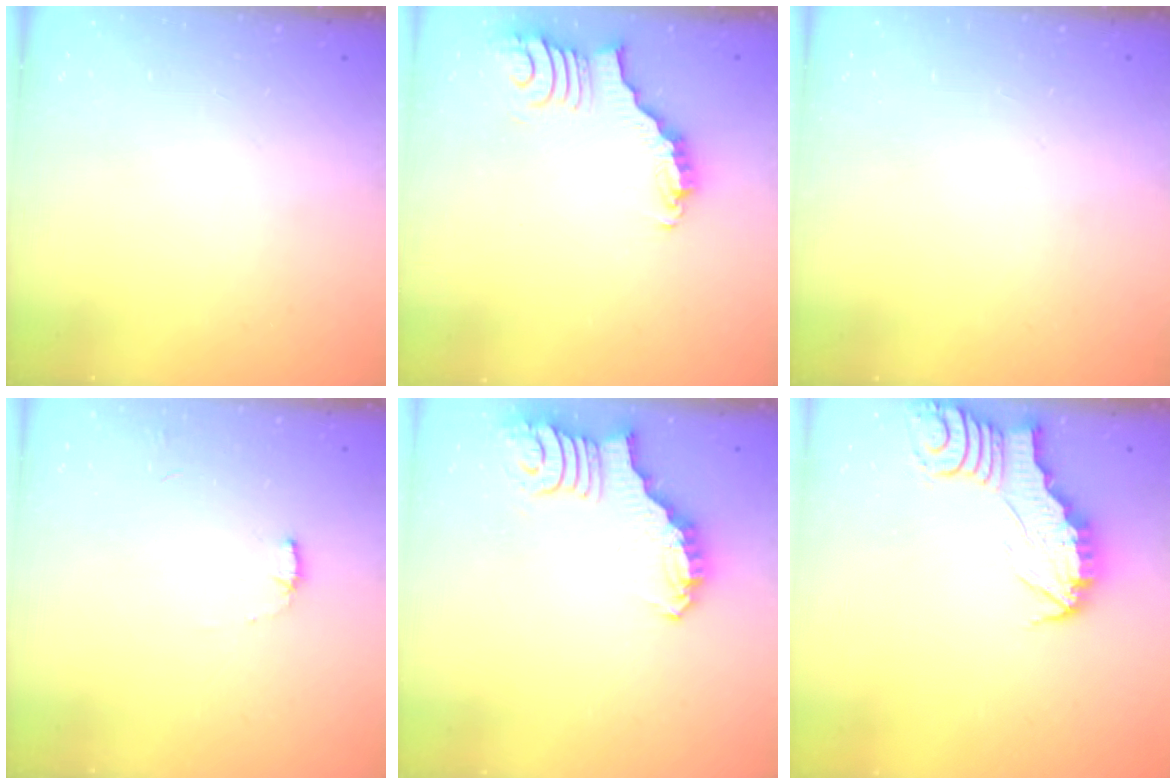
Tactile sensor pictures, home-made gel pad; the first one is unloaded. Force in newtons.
{"total": 3.9, "press": 3.8, "slide": 0.7}
{"total": 0.0}
{"total": 7.4, "press": 7.4, "slide": 0.7}
{"total": 2.5, "press": 2.5, "slide": 0.5}
{"total": 2.5, "press": 2.5, "slide": 0.1}